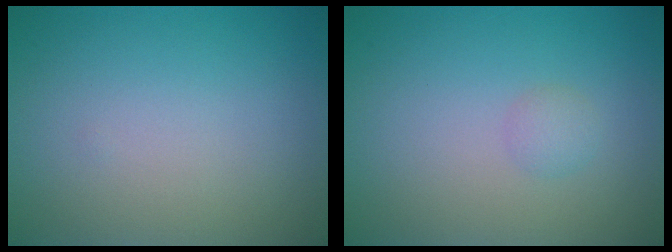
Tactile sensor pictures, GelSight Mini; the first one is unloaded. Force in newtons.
{"total": 1.0, "press": 1.0, "slide": 0.1}